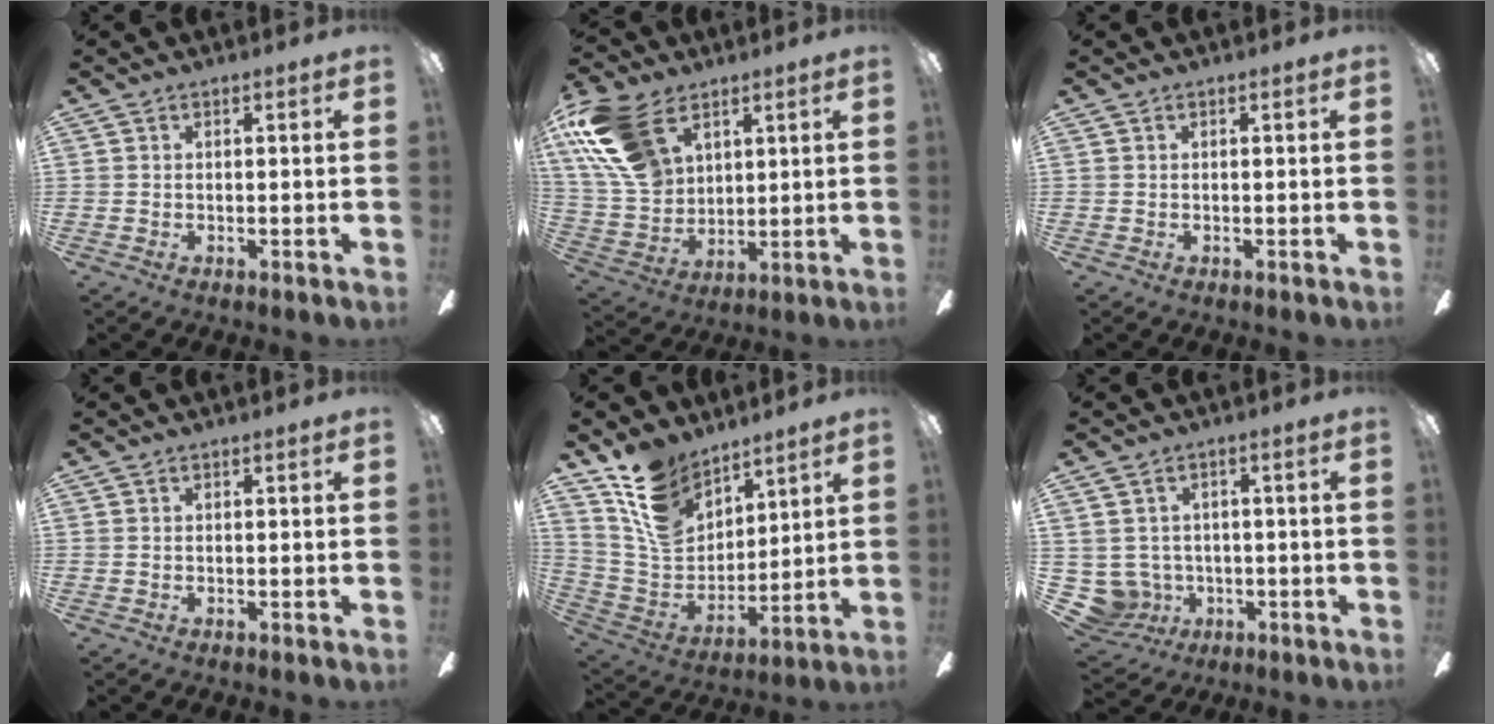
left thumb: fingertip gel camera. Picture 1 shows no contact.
{"total": 18.5, "force": [9.1, 11.7, 11.0], "torque": [-0.258, -0.020, 0.173]}
{"total": 0.0}
{"total": 0.0}
{"total": 14.8, "force": [10.7, 8.8, 5.2], "torque": [-0.126, -0.055, 0.214]}
{"total": 6.1, "force": [0.3, 6.0, 1.3], "torque": [-0.069, -0.003, 0.010]}